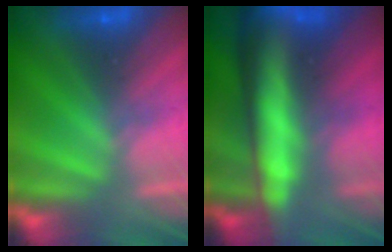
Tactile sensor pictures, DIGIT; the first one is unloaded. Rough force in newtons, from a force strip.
{"total": 9.4}